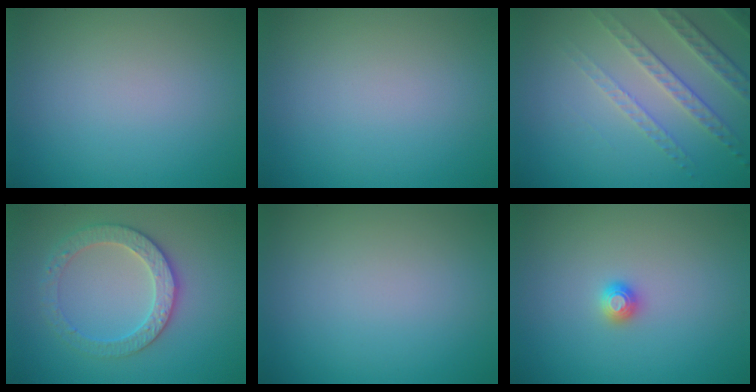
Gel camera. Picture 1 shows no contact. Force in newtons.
{"total": 0.0}
{"total": 4.7, "press": 3.3, "slide": 3.3}
{"total": 3.4, "press": 3.4, "slide": 0.5}
{"total": 0.0}
{"total": 1.2, "press": 1.2, "slide": 0.1}